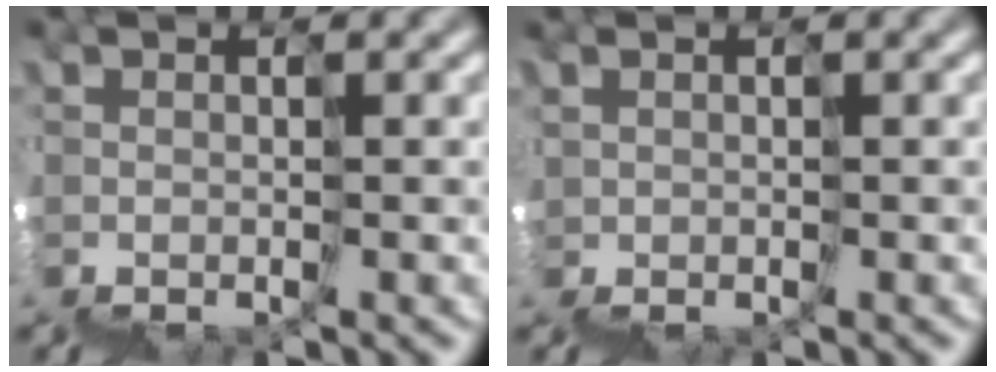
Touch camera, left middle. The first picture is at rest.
{"total": 1.0, "force": [0.4, 0.9, 0.3], "torque": [-0.011, -0.005, 0.011]}